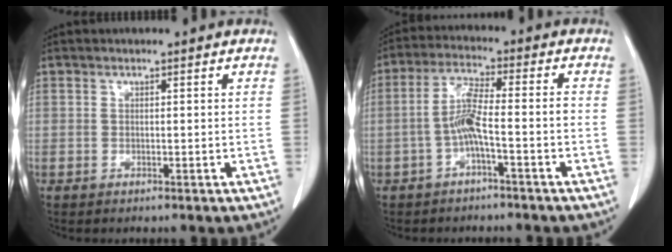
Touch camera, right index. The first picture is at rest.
{"total": 5.9, "force": [-2.0, 0.2, 5.5], "torque": [-0.112, 0.014, -0.038]}